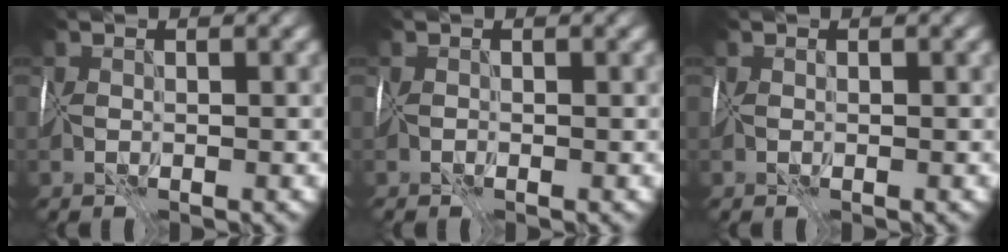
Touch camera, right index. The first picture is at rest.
{"total": 0.7, "force": [-0.2, -0.5, -0.5], "torque": [0.008, 0.002, -0.004]}
{"total": 0.0}